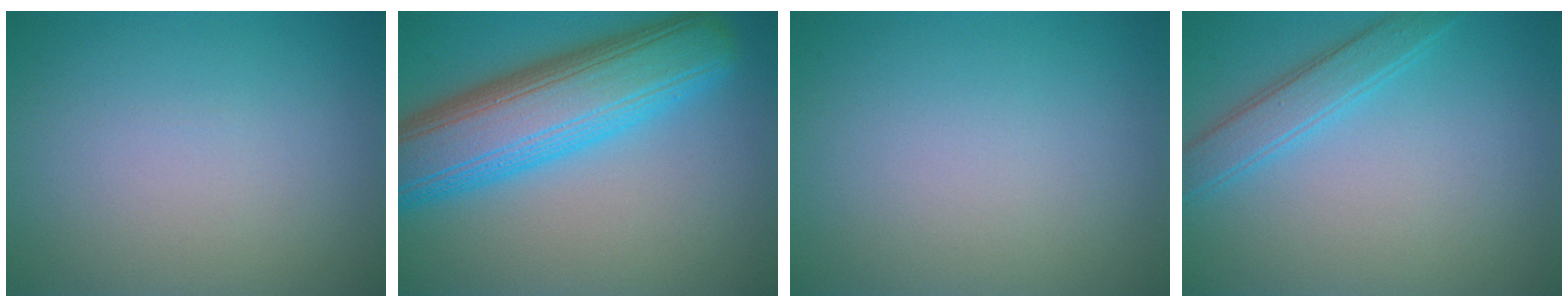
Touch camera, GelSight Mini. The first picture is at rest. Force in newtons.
{"total": 10.8, "press": 10.8, "slide": 0.4}
{"total": 0.0}
{"total": 2.8, "press": 2.8, "slide": 0.1}